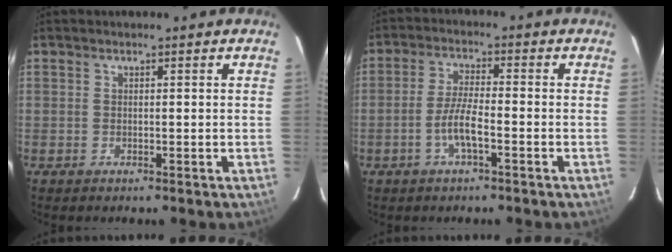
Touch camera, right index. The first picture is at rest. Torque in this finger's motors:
{"motor_torque": [0.99, -0.33, 0.54, 0.12]}